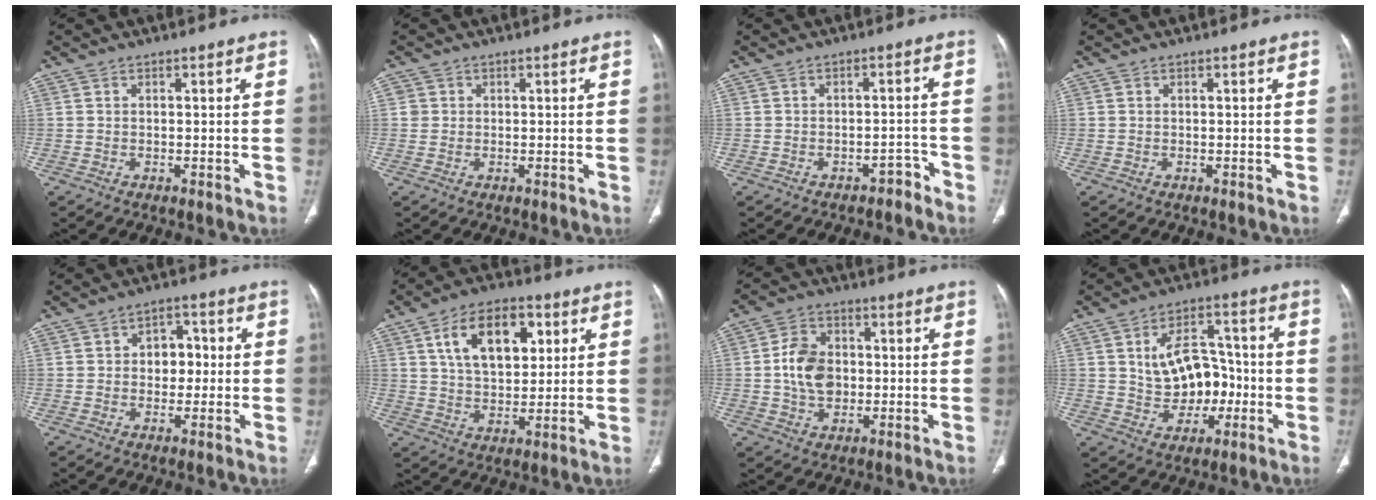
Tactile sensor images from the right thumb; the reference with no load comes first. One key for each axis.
{"total": 1.3, "fx": 0.2, "fy": 1.3, "fz": 0.1, "tx": 0.009, "ty": 0.003, "tz": 0.002}
{"total": 3.2, "fx": -2.7, "fy": 1.6, "fz": 0.7, "tx": -0.003, "ty": 0.035, "tz": -0.032}
{"total": 0.0}
{"total": 6.1, "fx": 0.3, "fy": 4.6, "fz": 4.1, "tx": -0.023, "ty": 0.013, "tz": -0.001}
{"total": 14.3, "fx": 5.1, "fy": 8.4, "fz": 10.4, "tx": -0.139, "ty": -0.007, "tz": 0.087}
{"total": 9.2, "fx": -0.2, "fy": 6.9, "fz": 6.1, "tx": -0.089, "ty": 0.009, "tz": -0.005}
{"total": 12.4, "fx": -0.8, "fy": 9.0, "fz": 8.5, "tx": -0.086, "ty": 0.034, "tz": -0.005}